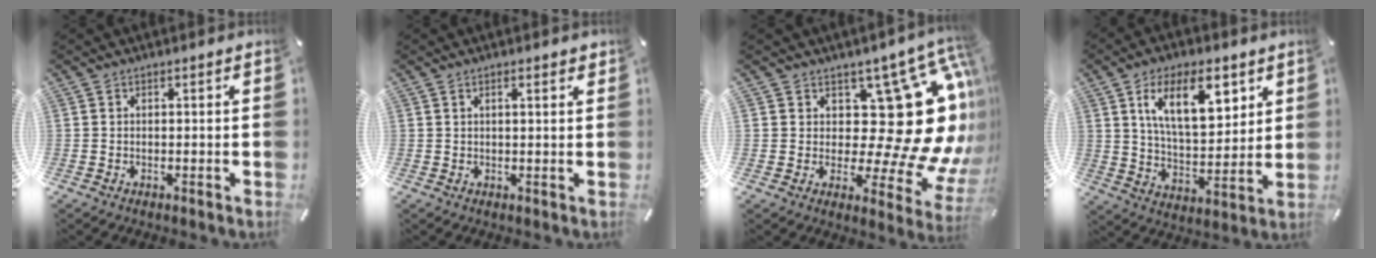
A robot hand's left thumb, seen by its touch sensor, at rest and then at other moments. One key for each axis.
{"total": 1.6, "fx": 1.0, "fy": 0.2, "fz": 1.3, "tx": -0.026, "ty": 0.000, "tz": 0.016}
{"total": 24.3, "fx": 5.3, "fy": 12.4, "fz": 20.2, "tx": -0.253, "ty": -0.077, "tz": 0.107}
{"total": 15.5, "fx": 7.6, "fy": 7.8, "fz": 11.1, "tx": -0.178, "ty": -0.015, "tz": 0.130}